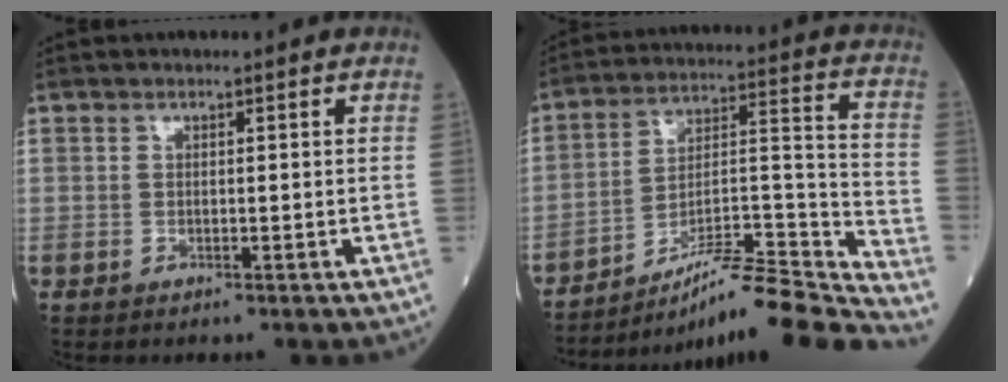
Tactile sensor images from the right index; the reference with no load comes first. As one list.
[{"total": 20.6, "force": [-18.5, -0.7, 9.0], "torque": [-0.110, 0.022, -0.291]}]